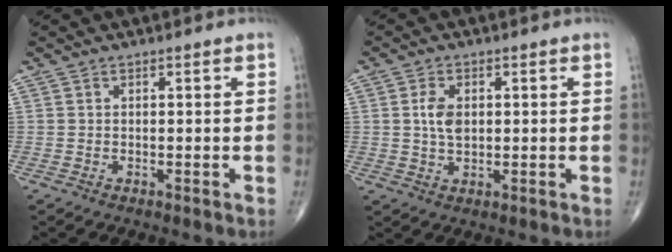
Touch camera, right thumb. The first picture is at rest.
{"total": 4.5, "force": [0.7, 2.8, 3.5], "torque": [-0.065, -0.002, 0.014]}